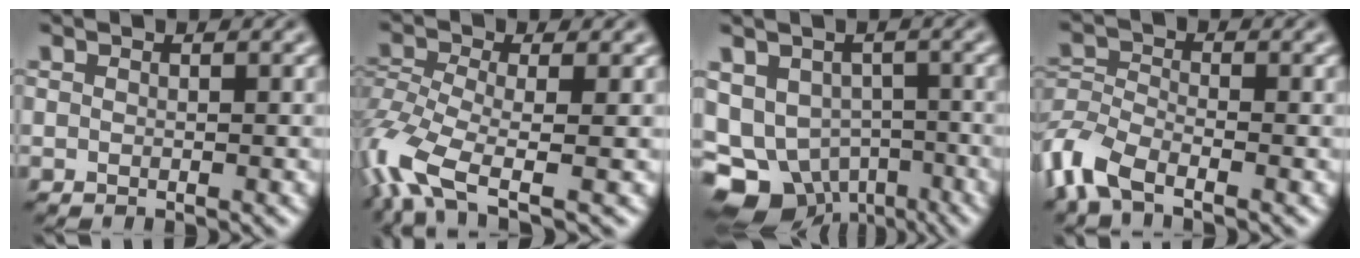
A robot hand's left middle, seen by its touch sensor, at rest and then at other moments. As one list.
[{"total": 7.3, "force": [-3.8, 2.8, 5.6], "torque": [-0.126, -0.005, -0.087]}, {"total": 10.4, "force": [-5.6, 7.5, 4.5], "torque": [-0.072, -0.027, -0.068]}, {"total": 5.0, "force": [-3.4, 2.2, 2.9], "torque": [-0.070, -0.005, -0.084]}]